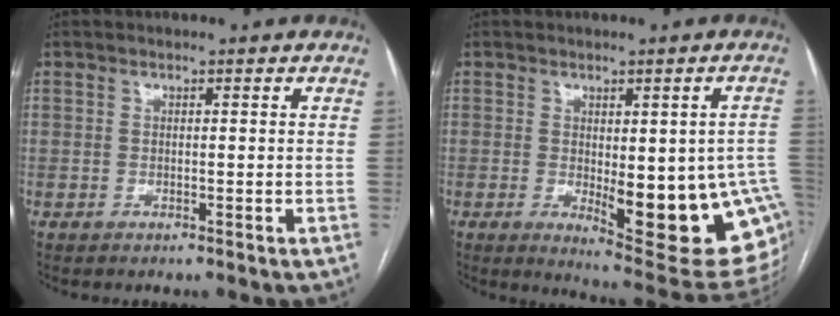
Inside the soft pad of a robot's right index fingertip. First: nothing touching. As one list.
[{"total": 17.3, "force": [-3.4, 5.4, 16.1], "torque": [-0.131, 0.002, -0.021]}]